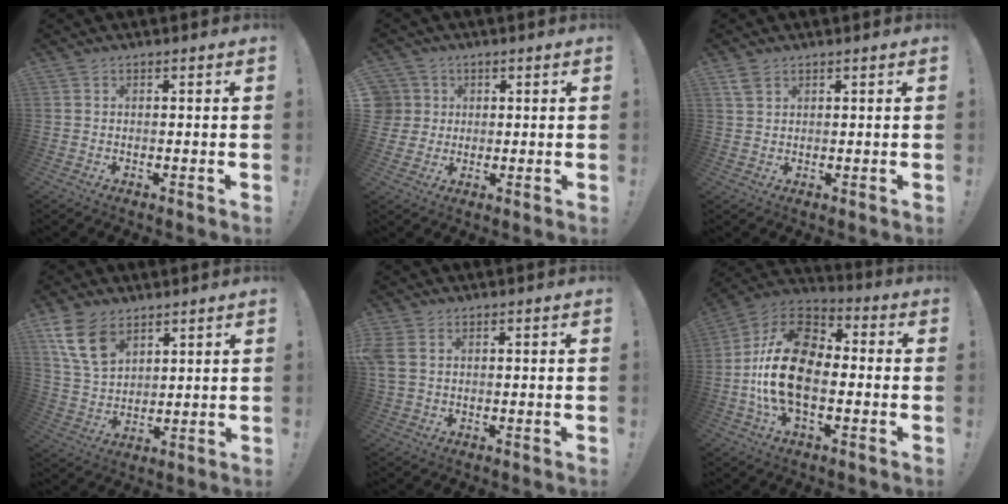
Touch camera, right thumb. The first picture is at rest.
{"total": 5.5, "force": [1.6, 5.2, 0.9], "torque": [-0.032, -0.002, 0.033]}
{"total": 1.9, "force": [1.3, 0.9, 1.1], "torque": [-0.018, -0.003, 0.024]}
{"total": 10.7, "force": [6.2, 6.4, 5.8], "torque": [-0.116, -0.021, 0.123]}
{"total": 4.3, "force": [1.5, 3.0, 2.6], "torque": [-0.070, 0.001, 0.030]}
{"total": 20.4, "force": [-2.8, 12.4, 15.9], "torque": [-0.290, 0.030, -0.041]}